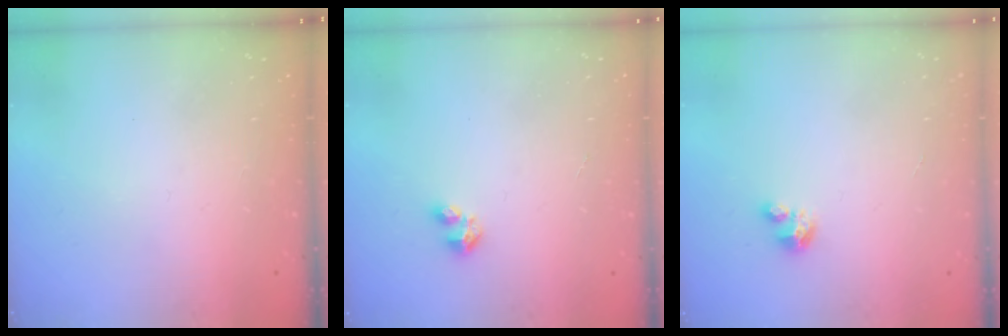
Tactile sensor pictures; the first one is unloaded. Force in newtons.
{"total": 2.7, "press": 2.7, "slide": 0.4}
{"total": 2.3, "press": 2.3, "slide": 0.1}